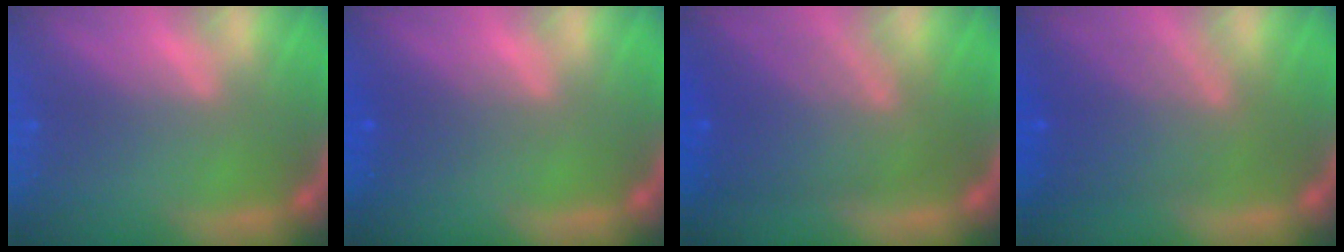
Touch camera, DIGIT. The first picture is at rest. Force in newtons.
{"total": 1.9}
{"total": 8.1}
{"total": 7.0}